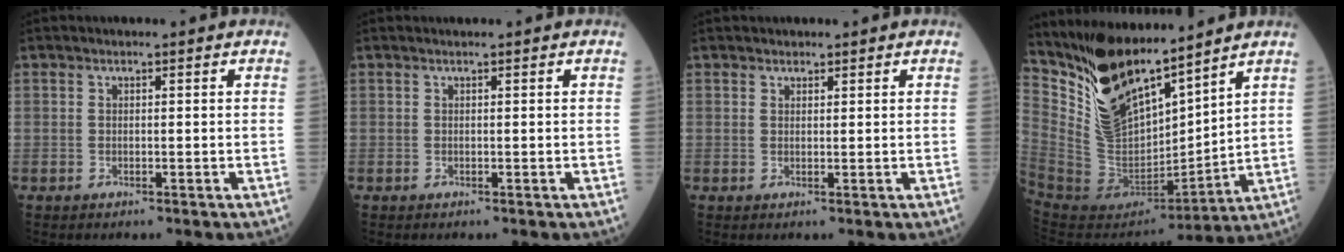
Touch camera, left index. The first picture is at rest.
{"total": 0.0}
{"total": 1.0, "force": [0.7, 0.7, -0.1], "torque": [0.010, -0.004, 0.005]}
{"total": 16.8, "force": [13.9, 4.7, 8.4], "torque": [-0.168, -0.014, 0.275]}